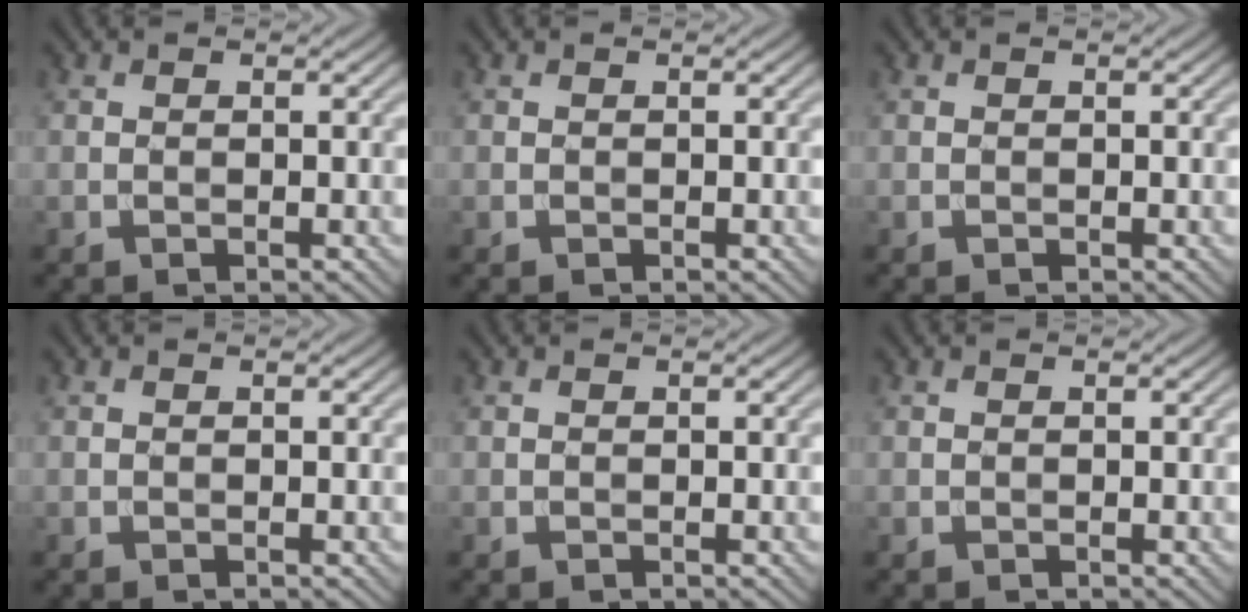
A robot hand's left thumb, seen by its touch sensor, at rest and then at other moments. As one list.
[{"total": 0.0}, {"total": 0.0}, {"total": 0.0}, {"total": 0.0}, {"total": 0.0}]